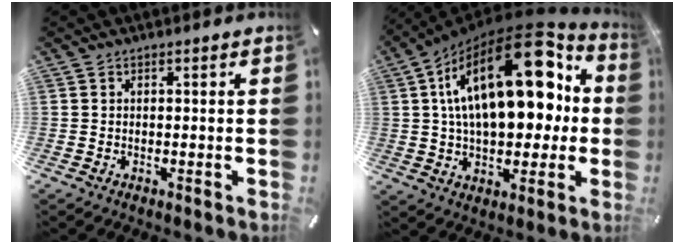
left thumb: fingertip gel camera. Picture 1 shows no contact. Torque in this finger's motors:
{"motor_torque": [2.51, 2.50, 2.77, 0.00, 1.05]}